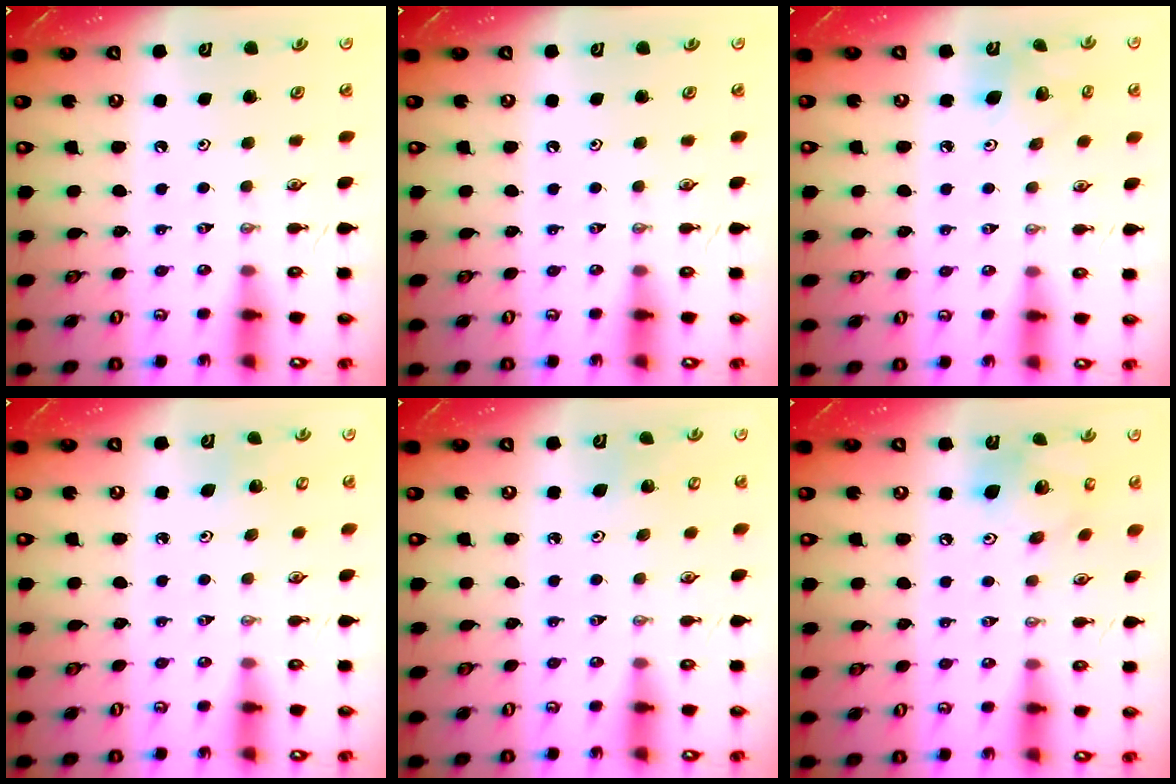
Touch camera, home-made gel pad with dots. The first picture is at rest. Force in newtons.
{"total": 0.0}
{"total": 7.2, "press": 7.0, "slide": 1.9}
{"total": 3.2, "press": 3.1, "slide": 0.8}
{"total": 3.2, "press": 3.1, "slide": 0.8}
{"total": 15.1, "press": 14.8, "slide": 2.8}